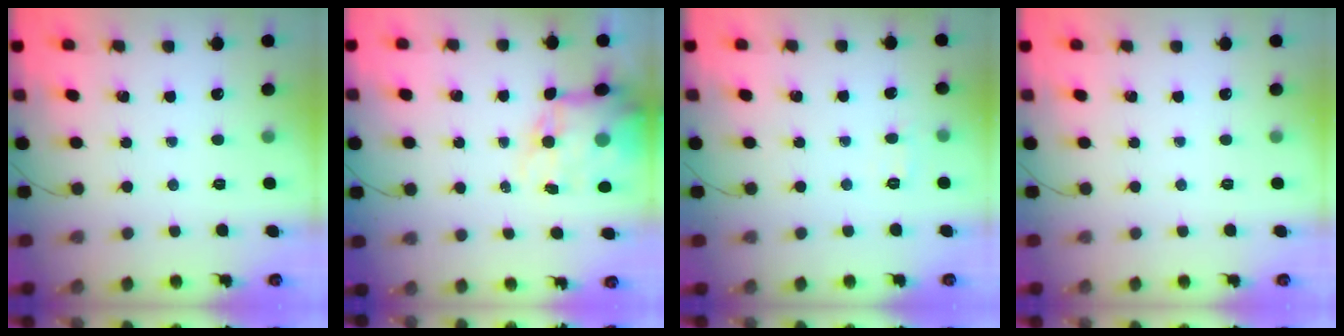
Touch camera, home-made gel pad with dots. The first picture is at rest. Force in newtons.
{"total": 12.8, "press": 12.3, "slide": 3.4}
{"total": 4.3, "press": 4.1, "slide": 1.0}
{"total": 0.0}